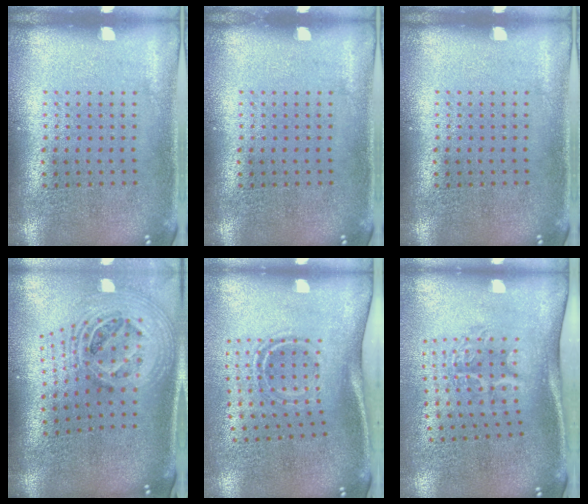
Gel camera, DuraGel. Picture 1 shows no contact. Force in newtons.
{"total": 0.0}
{"total": 0.0}
{"total": 2.5, "press": 1.8, "slide": 1.8}
{"total": 1.8, "press": 1.1, "slide": 1.5}
{"total": 1.9, "press": 1.3, "slide": 1.4}